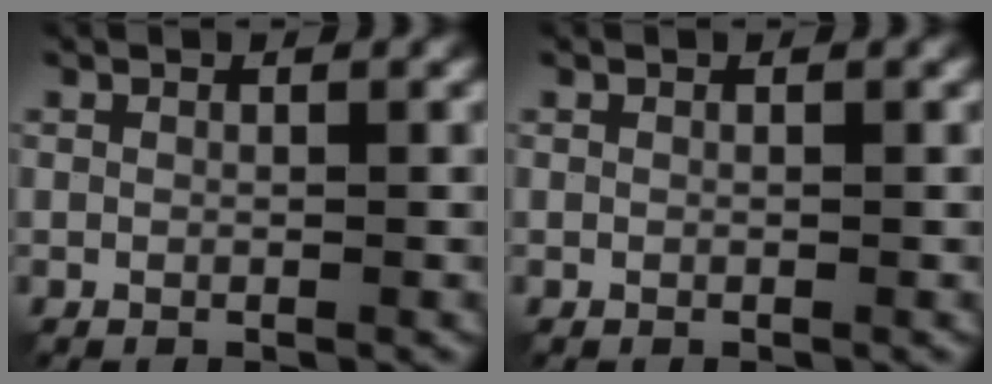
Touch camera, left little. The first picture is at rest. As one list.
[{"total": 0.0}]